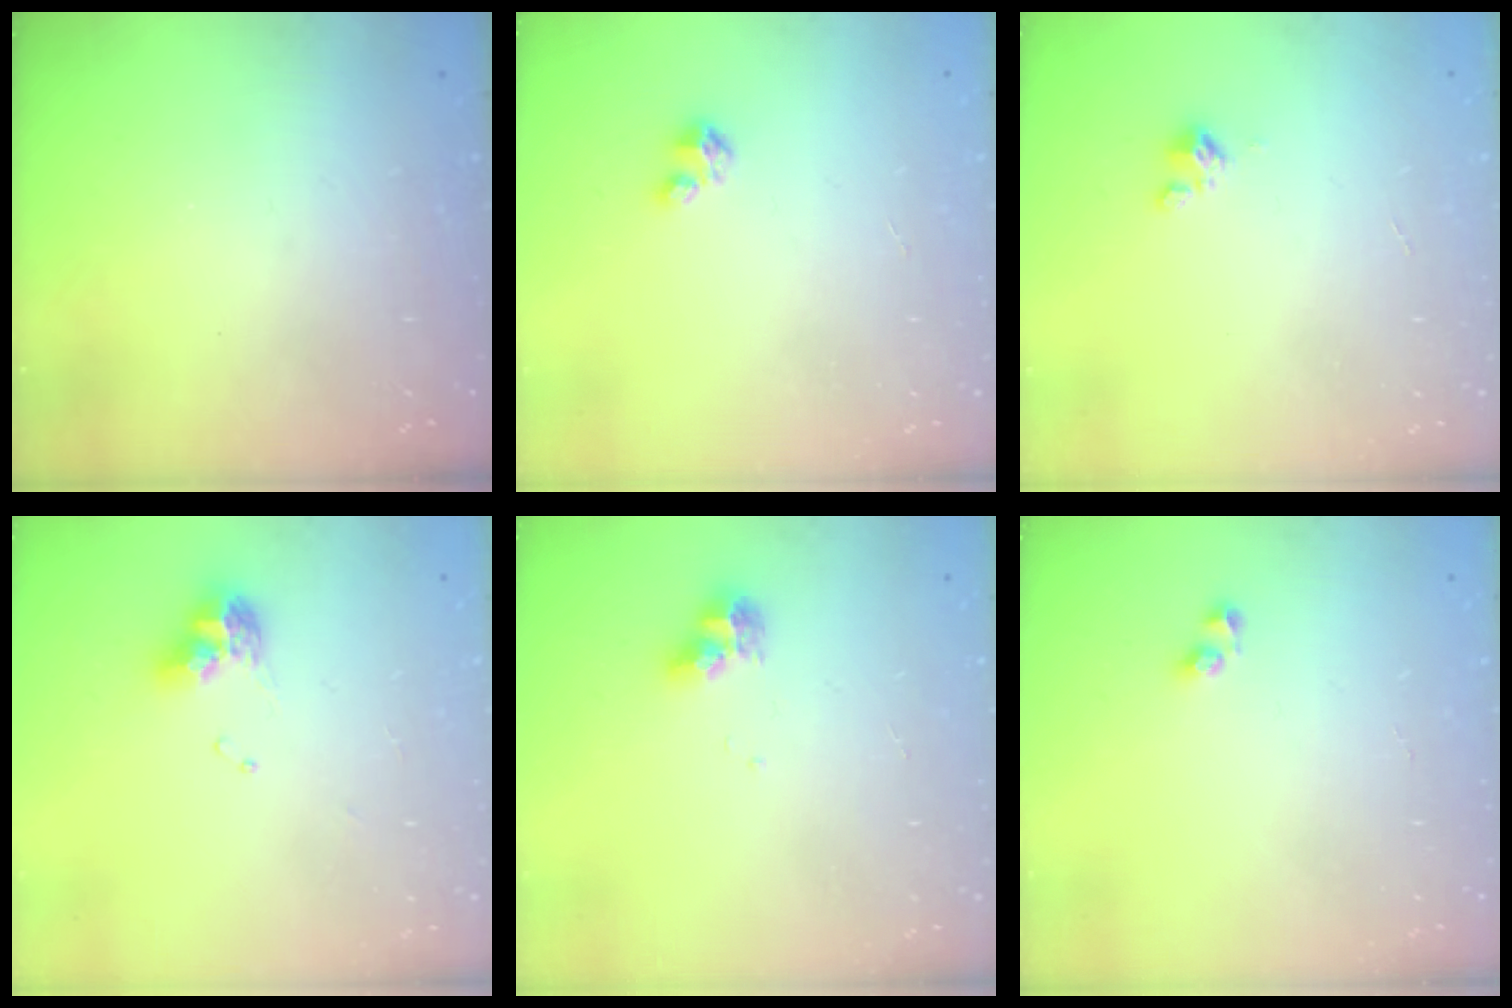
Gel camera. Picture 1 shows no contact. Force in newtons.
{"total": 1.6, "press": 1.6, "slide": 0.2}
{"total": 0.9, "press": 0.9, "slide": 0.2}
{"total": 8.8, "press": 8.7, "slide": 1.1}
{"total": 7.4, "press": 7.4, "slide": 0.5}
{"total": 2.7, "press": 2.6, "slide": 0.6}